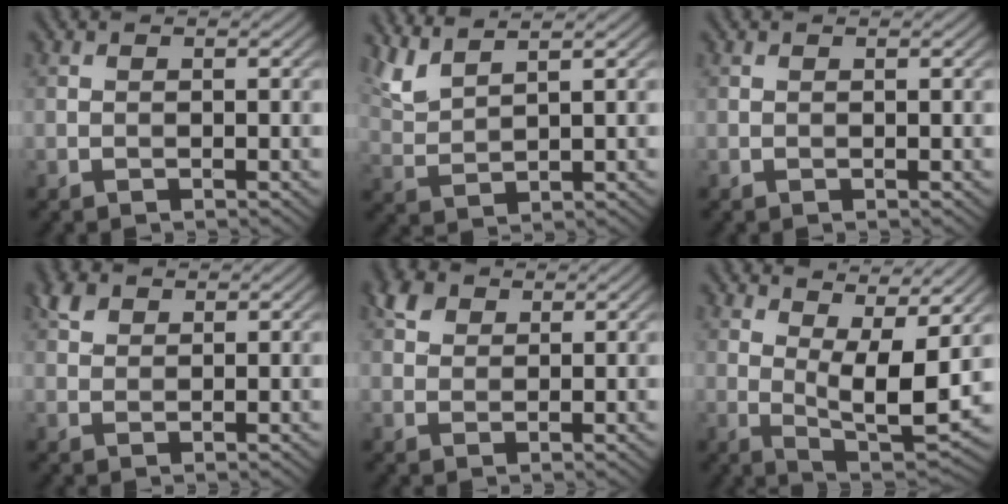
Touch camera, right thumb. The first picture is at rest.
{"total": 4.6, "force": [3.7, 0.9, 2.6], "torque": [-0.070, 0.008, 0.083]}
{"total": 0.0}
{"total": 2.5, "force": [1.7, 1.4, 1.1], "torque": [-0.026, 0.006, 0.035]}
{"total": 3.1, "force": [1.9, 2.0, 1.4], "torque": [-0.030, 0.007, 0.036]}
{"total": 10.5, "force": [4.6, 3.5, 8.7], "torque": [-0.161, -0.003, 0.080]}